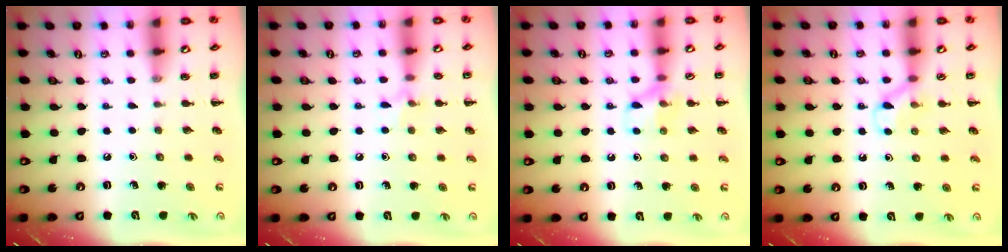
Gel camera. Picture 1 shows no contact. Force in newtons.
{"total": 5.7, "press": 5.4, "slide": 2.0}
{"total": 8.4, "press": 8.4, "slide": 0.6}
{"total": 5.4, "press": 5.0, "slide": 2.0}